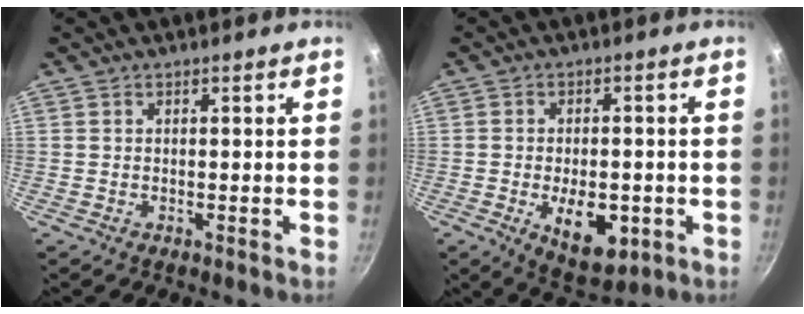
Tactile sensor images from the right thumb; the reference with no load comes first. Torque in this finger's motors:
{"motor_torque": [-0.25, 0.45, 0.10, -0.19, -0.01]}